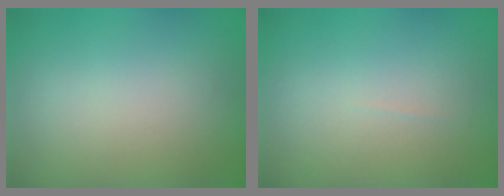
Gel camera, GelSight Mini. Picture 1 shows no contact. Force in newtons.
{"total": 0.0}